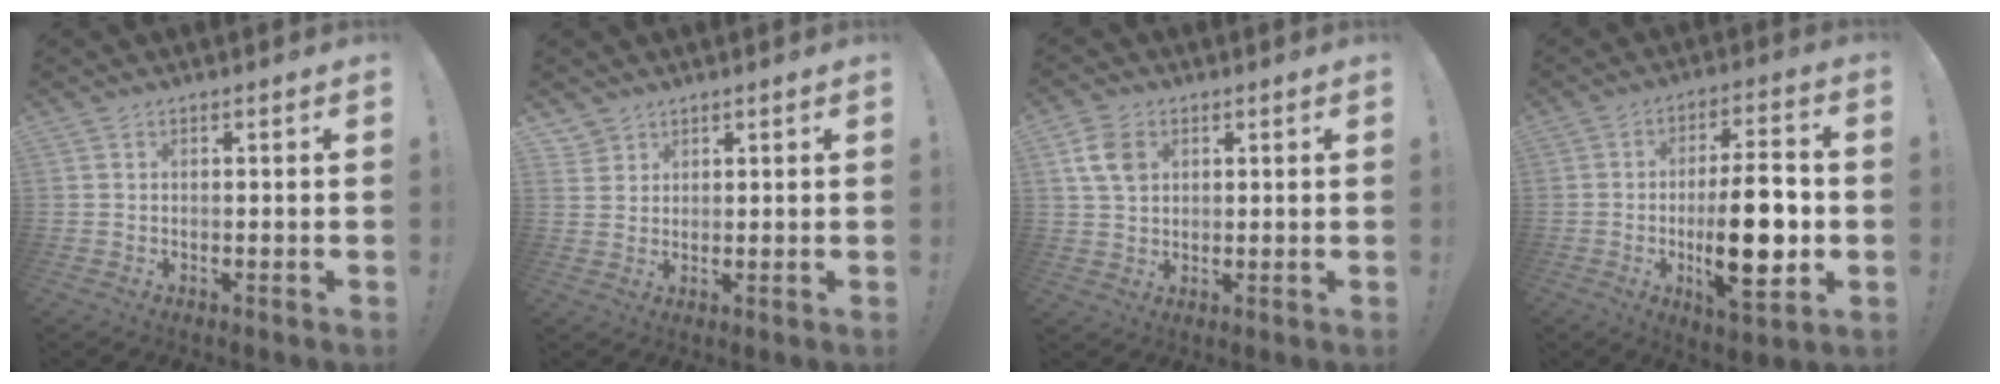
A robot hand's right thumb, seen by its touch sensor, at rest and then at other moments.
{"total": 2.7, "force": [2.1, 1.7, 0.1], "torque": [0.003, -0.016, 0.038]}
{"total": 8.5, "force": [2.9, 6.4, 4.8], "torque": [-0.083, 0.002, 0.058]}
{"total": 18.7, "force": [-2.9, 6.0, 17.4], "torque": [-0.282, -0.003, -0.046]}